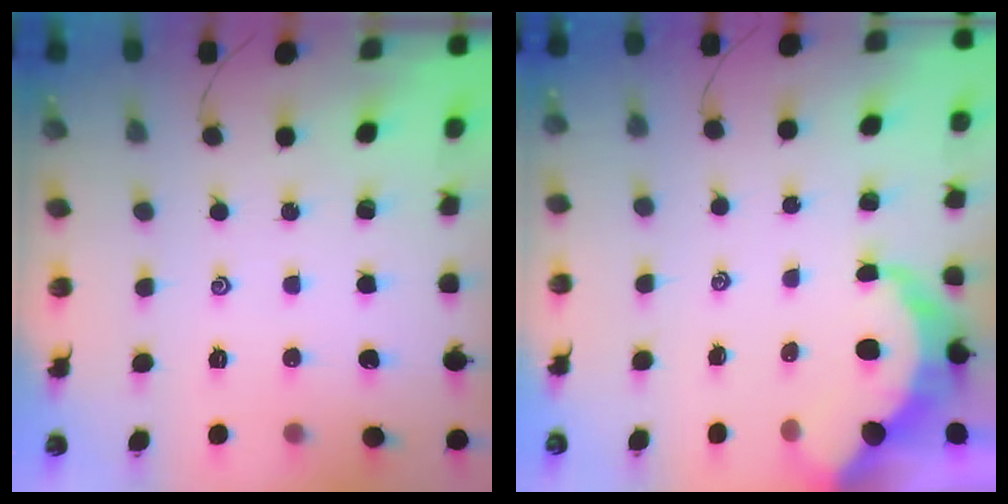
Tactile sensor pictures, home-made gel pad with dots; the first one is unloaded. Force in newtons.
{"total": 6.0, "press": 6.0, "slide": 0.8}